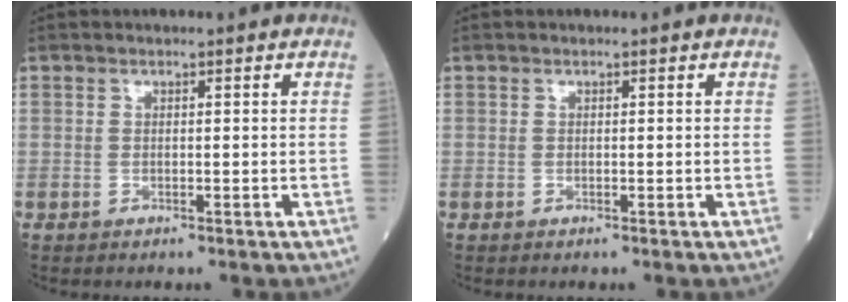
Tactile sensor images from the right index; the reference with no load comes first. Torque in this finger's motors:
{"motor_torque": [0.01, 0.01, 0.00, -0.01]}